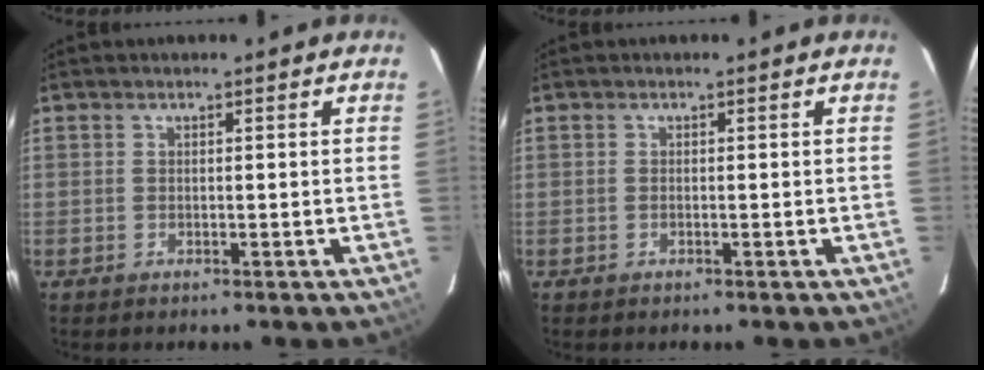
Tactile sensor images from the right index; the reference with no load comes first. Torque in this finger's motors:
{"motor_torque": [-0.03, -0.05, -0.04, 0.00]}